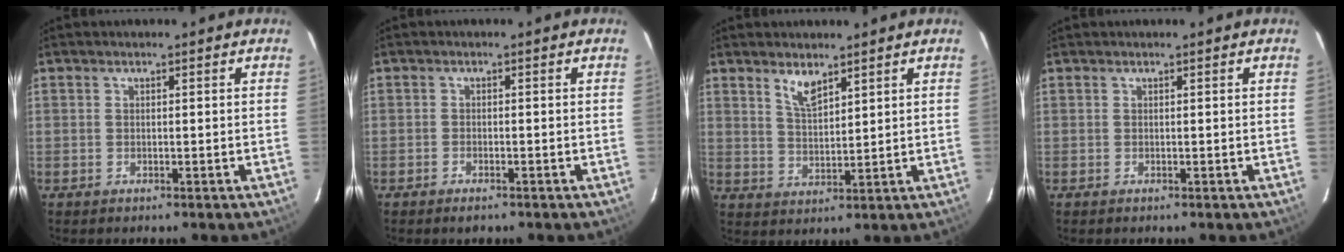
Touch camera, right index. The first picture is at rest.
{"total": 1.7, "force": [-1.3, 0.6, 0.9], "torque": [-0.022, 0.000, -0.025]}
{"total": 4.6, "force": [3.3, 1.5, 2.8], "torque": [-0.052, -0.002, 0.065]}
{"total": 0.0}